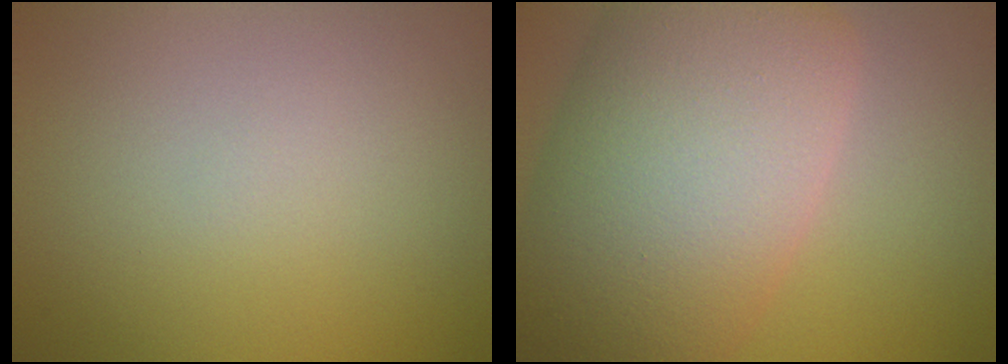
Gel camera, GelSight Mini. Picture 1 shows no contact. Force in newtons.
{"total": 13.5, "press": 13.4, "slide": 0.7}